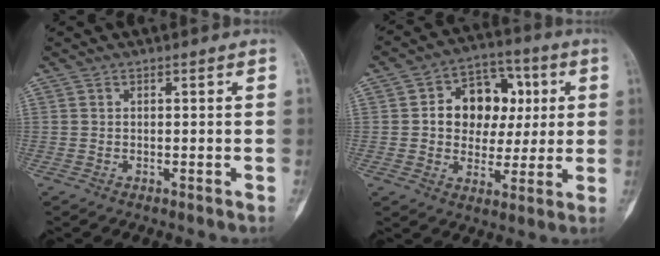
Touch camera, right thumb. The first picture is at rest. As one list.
[{"total": 13.7, "force": [2.3, 10.5, 8.5], "torque": [-0.073, 0.014, 0.035]}]